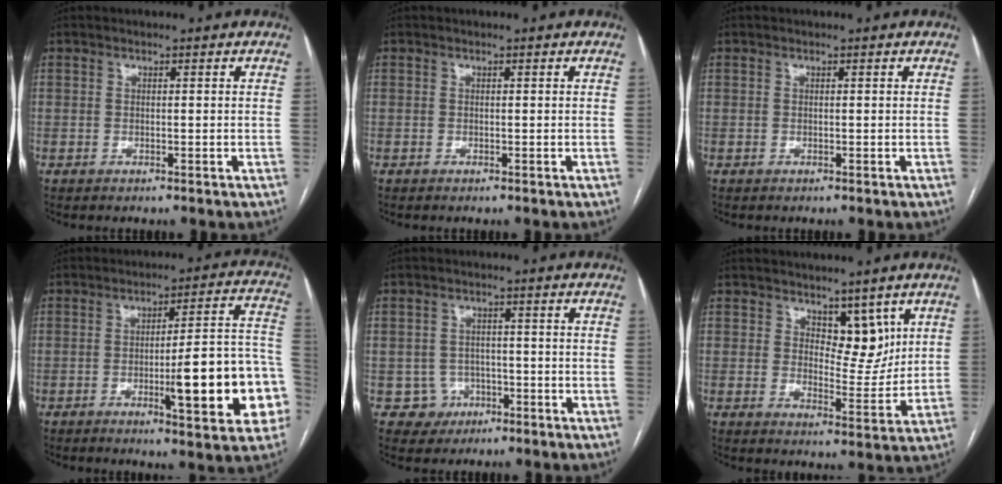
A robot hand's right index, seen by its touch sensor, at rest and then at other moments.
{"total": 0.0}
{"total": 0.0}
{"total": 15.7, "force": [-4.4, 2.4, 14.9], "torque": [-0.162, 0.021, -0.053]}
{"total": 4.1, "force": [-1.5, 3.8, -0.4], "torque": [0.021, 0.017, -0.016]}
{"total": 6.1, "force": [3.5, 3.1, 3.9], "torque": [-0.050, -0.007, 0.061]}